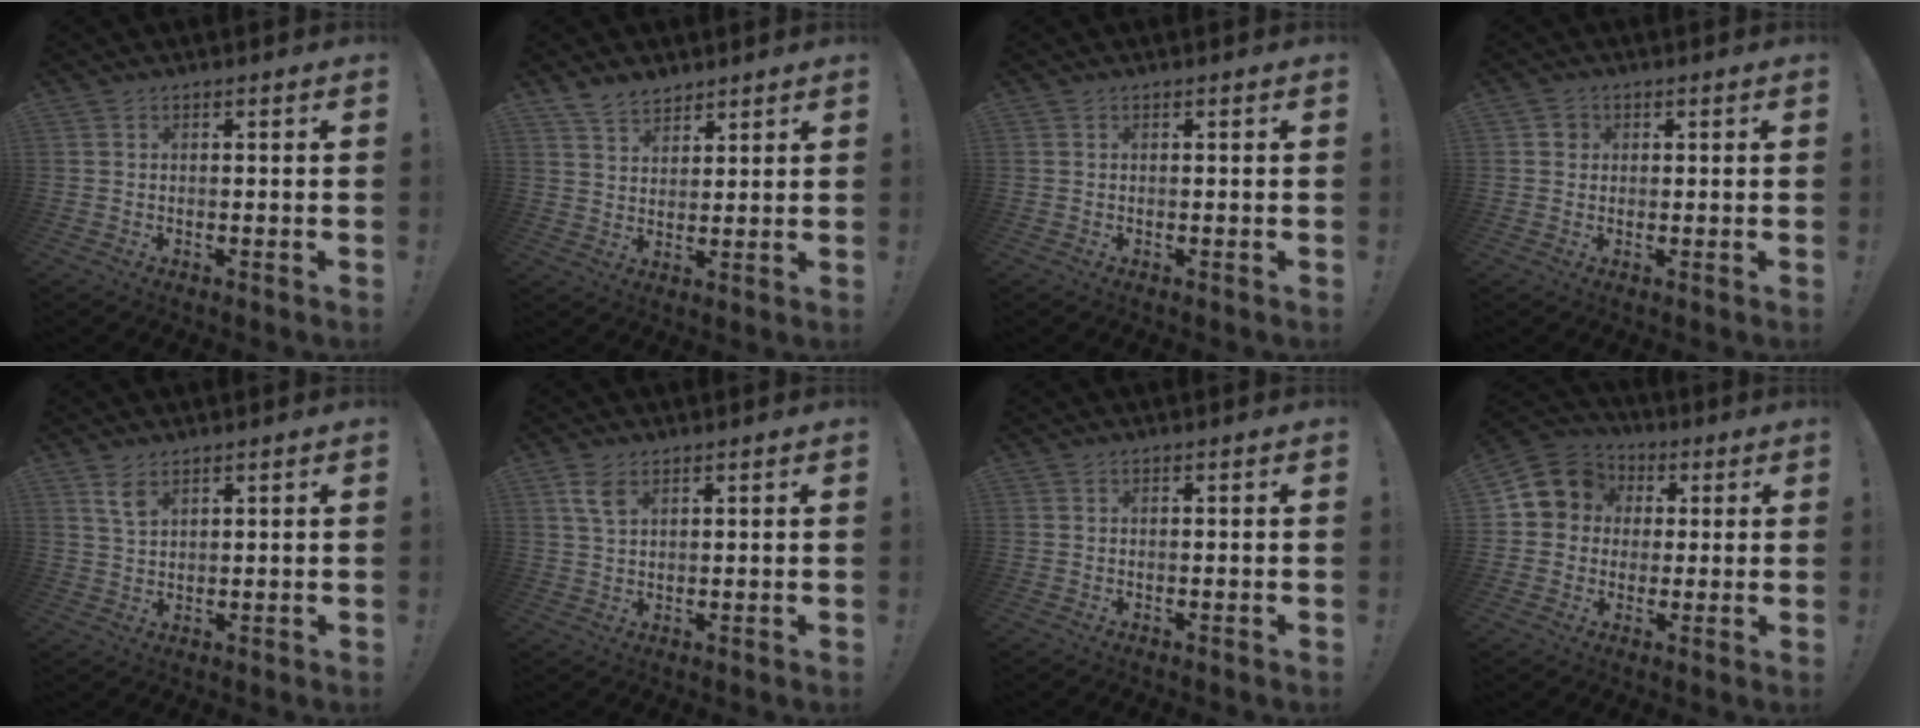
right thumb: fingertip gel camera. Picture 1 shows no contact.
{"total": 6.9, "force": [5.7, 3.5, 1.9], "torque": [-0.038, -0.032, 0.110]}
{"total": 0.0}
{"total": 2.2, "force": [0.4, 2.0, 0.7], "torque": [-0.003, 0.002, 0.005]}
{"total": 4.6, "force": [2.9, 2.2, 2.8], "torque": [-0.035, -0.018, 0.051]}
{"total": 5.1, "force": [2.8, 2.4, 3.5], "torque": [-0.056, -0.011, 0.050]}
{"total": 0.0}
{"total": 9.6, "force": [1.9, 8.8, 3.1], "torque": [-0.048, 0.006, 0.044]}